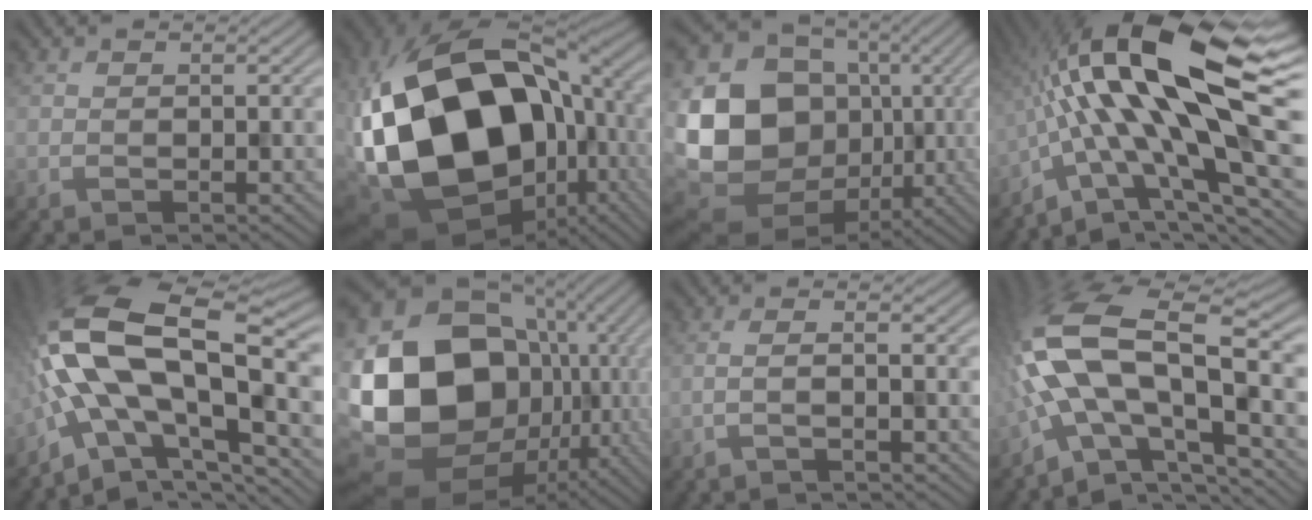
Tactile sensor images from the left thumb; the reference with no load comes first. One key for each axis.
{"total": 23.2, "fx": -0.4, "fy": 14.7, "fz": 17.9, "tx": -0.428, "ty": -0.027, "tz": 0.020}
{"total": 18.6, "fx": -1.1, "fy": 15.2, "fz": 10.6, "tx": -0.238, "ty": -0.018, "tz": -0.008}
{"total": 20.8, "fx": 1.2, "fy": 7.4, "fz": 19.4, "tx": -0.349, "ty": 0.020, "tz": 0.012}
{"total": 19.1, "fx": -1.1, "fy": 9.5, "fz": 16.5, "tx": -0.332, "ty": 0.007, "tz": -0.025}
{"total": 22.4, "fx": -0.9, "fy": 17.8, "fz": 13.6, "tx": -0.293, "ty": -0.022, "tz": 0.007}
{"total": 2.4, "fx": -1.1, "fy": 0.4, "fz": 2.1, "tx": -0.026, "ty": 0.009, "tz": -0.042}
{"total": 17.6, "fx": -1.7, "fy": 7.9, "fz": 15.6, "tx": -0.318, "ty": 0.007, "tz": -0.035}